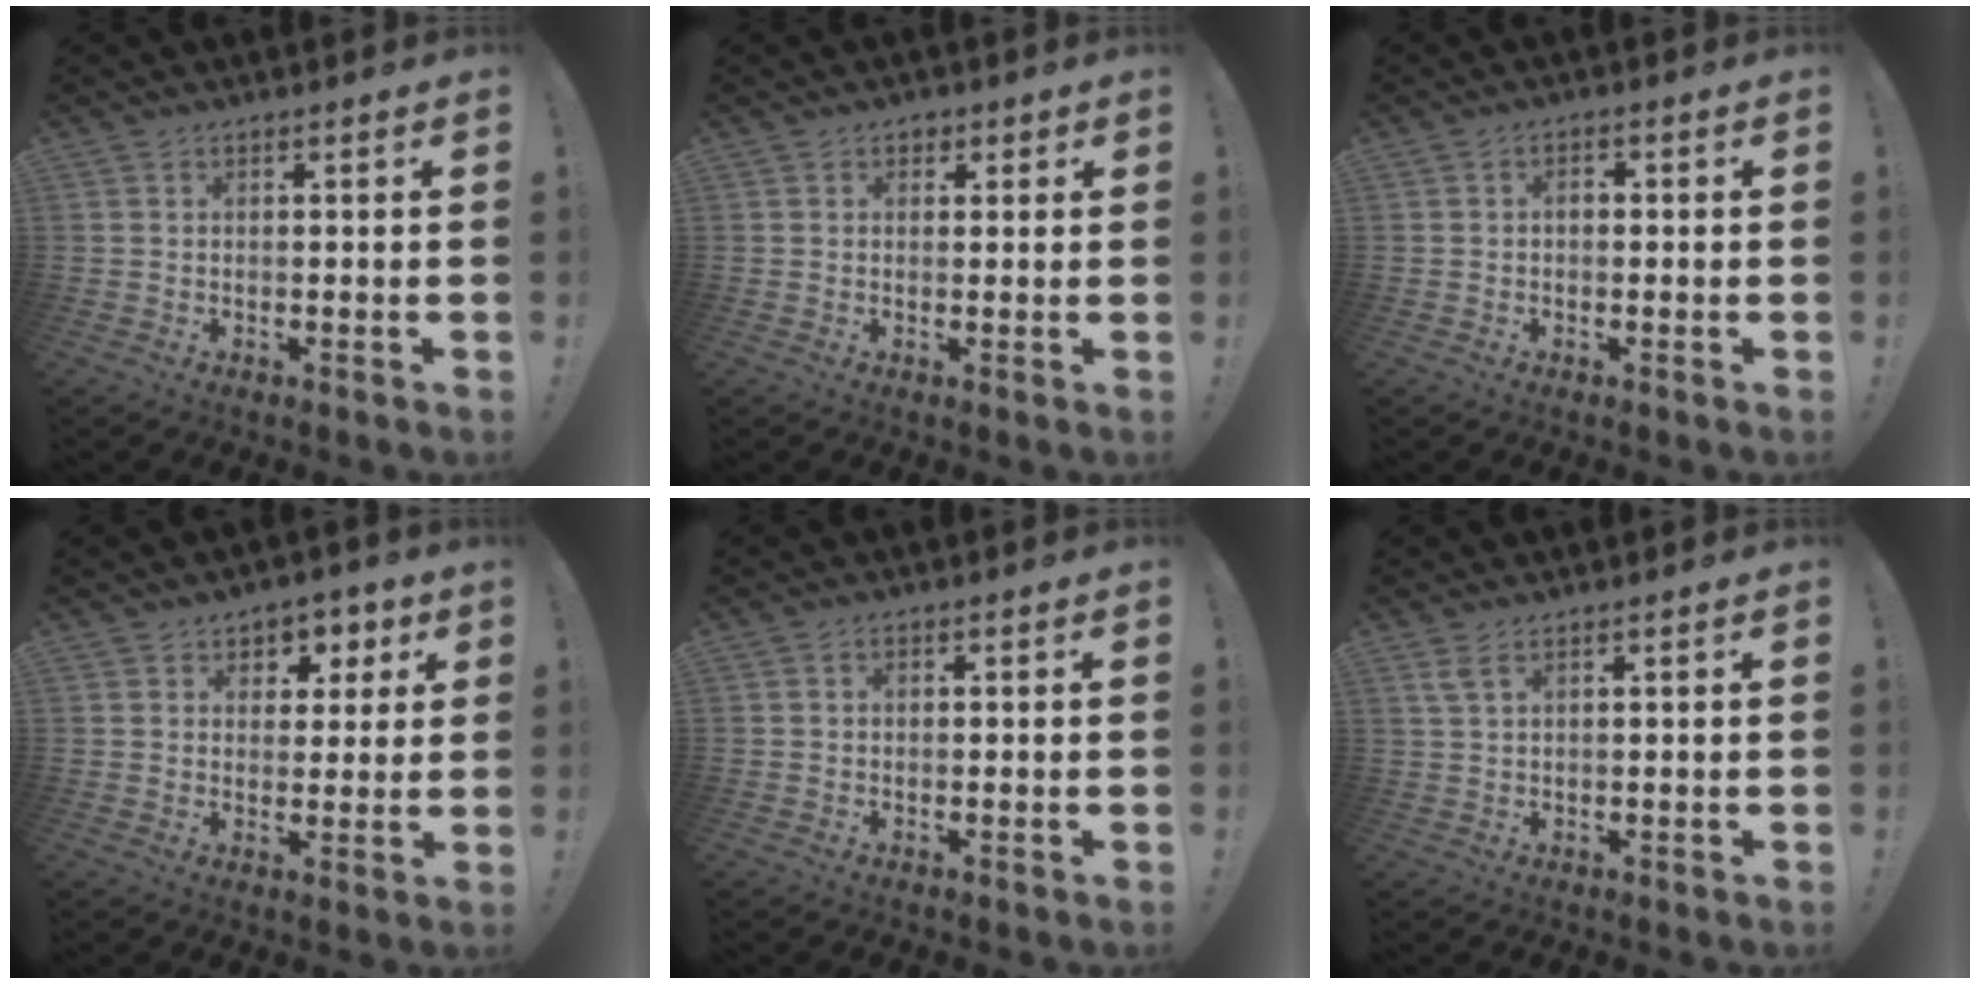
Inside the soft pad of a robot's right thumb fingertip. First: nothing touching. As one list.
[{"total": 2.3, "force": [0.9, 1.9, 0.8], "torque": [0.001, -0.004, 0.012]}, {"total": 1.7, "force": [-0.5, 0.9, 1.3], "torque": [-0.026, 0.007, -0.011]}, {"total": 5.6, "force": [2.2, 5.0, 1.2], "torque": [0.002, -0.020, 0.040]}, {"total": 0.9, "force": [0.0, 0.8, 0.4], "torque": [-0.012, 0.006, 0.002]}, {"total": 3.1, "force": [1.7, 1.2, 2.3], "torque": [-0.054, 0.003, 0.034]}]